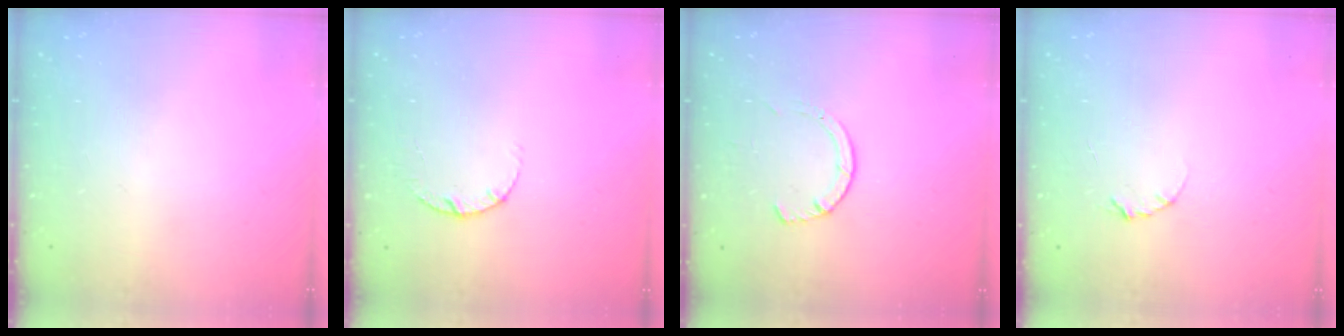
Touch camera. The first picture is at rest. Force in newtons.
{"total": 3.6, "press": 3.6, "slide": 0.5}
{"total": 3.2, "press": 3.2, "slide": 0.4}
{"total": 2.3, "press": 2.3, "slide": 0.4}